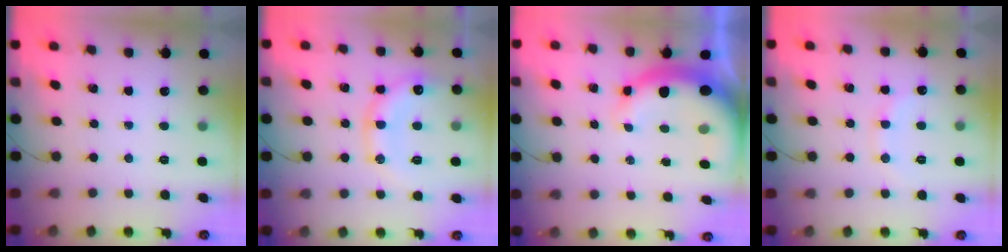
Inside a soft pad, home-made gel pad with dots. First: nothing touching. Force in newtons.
{"total": 14.3, "press": 14.3, "slide": 1.3}
{"total": 11.6, "press": 11.4, "slide": 2.3}
{"total": 7.1, "press": 6.8, "slide": 1.8}